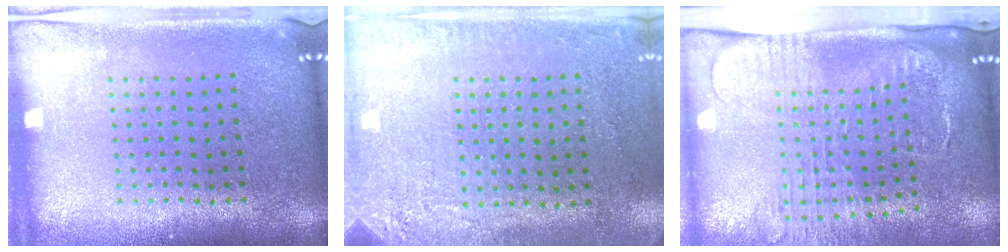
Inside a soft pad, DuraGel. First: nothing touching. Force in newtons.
{"total": 2.7, "press": 2.3, "slide": 1.4}
{"total": 2.7, "press": 2.0, "slide": 1.7}